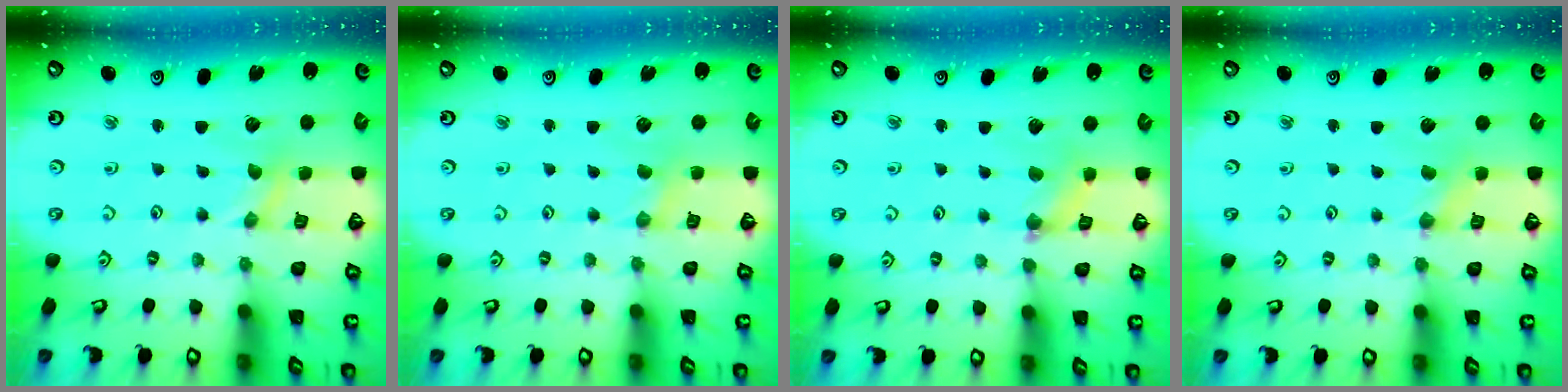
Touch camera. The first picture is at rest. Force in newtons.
{"total": 0.6, "press": 0.6, "slide": 0.1}
{"total": 2.0, "press": 2.0, "slide": 0.3}
{"total": 0.0}